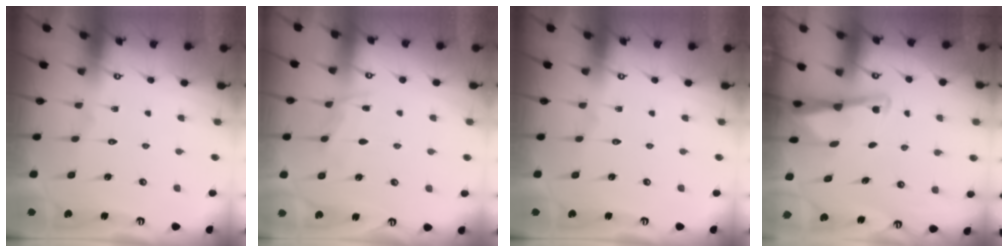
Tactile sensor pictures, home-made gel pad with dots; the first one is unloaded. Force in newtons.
{"total": 4.6, "press": 4.6, "slide": 0.4}
{"total": 0.0}
{"total": 4.0, "press": 3.9, "slide": 0.6}